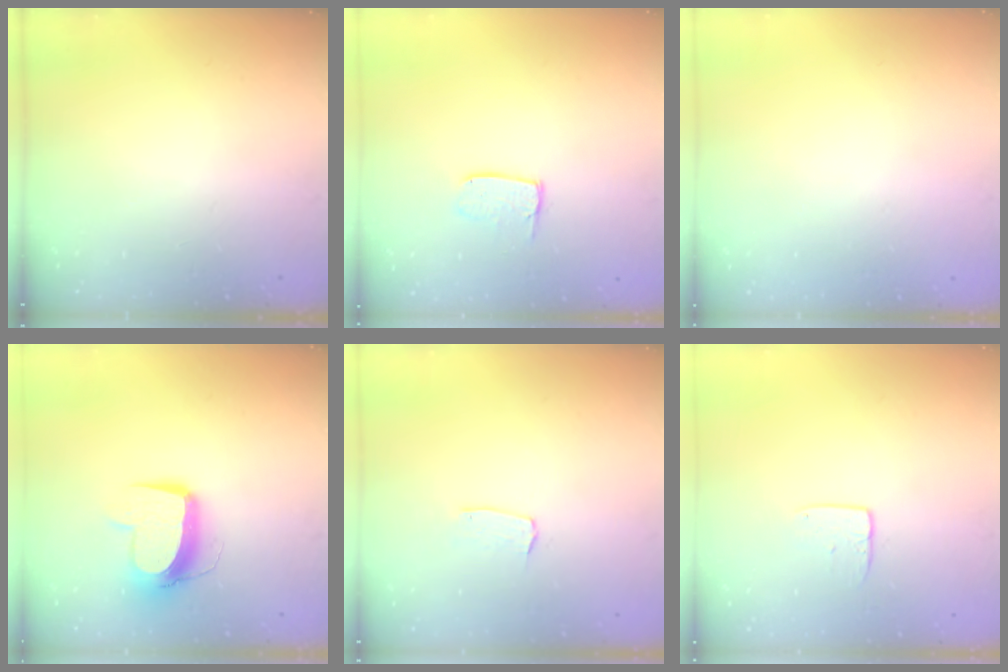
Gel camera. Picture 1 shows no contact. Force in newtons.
{"total": 6.7, "press": 6.7, "slide": 0.5}
{"total": 0.0}
{"total": 11.1, "press": 11.0, "slide": 1.4}
{"total": 3.6, "press": 3.6, "slide": 0.3}
{"total": 5.8, "press": 5.7, "slide": 0.6}